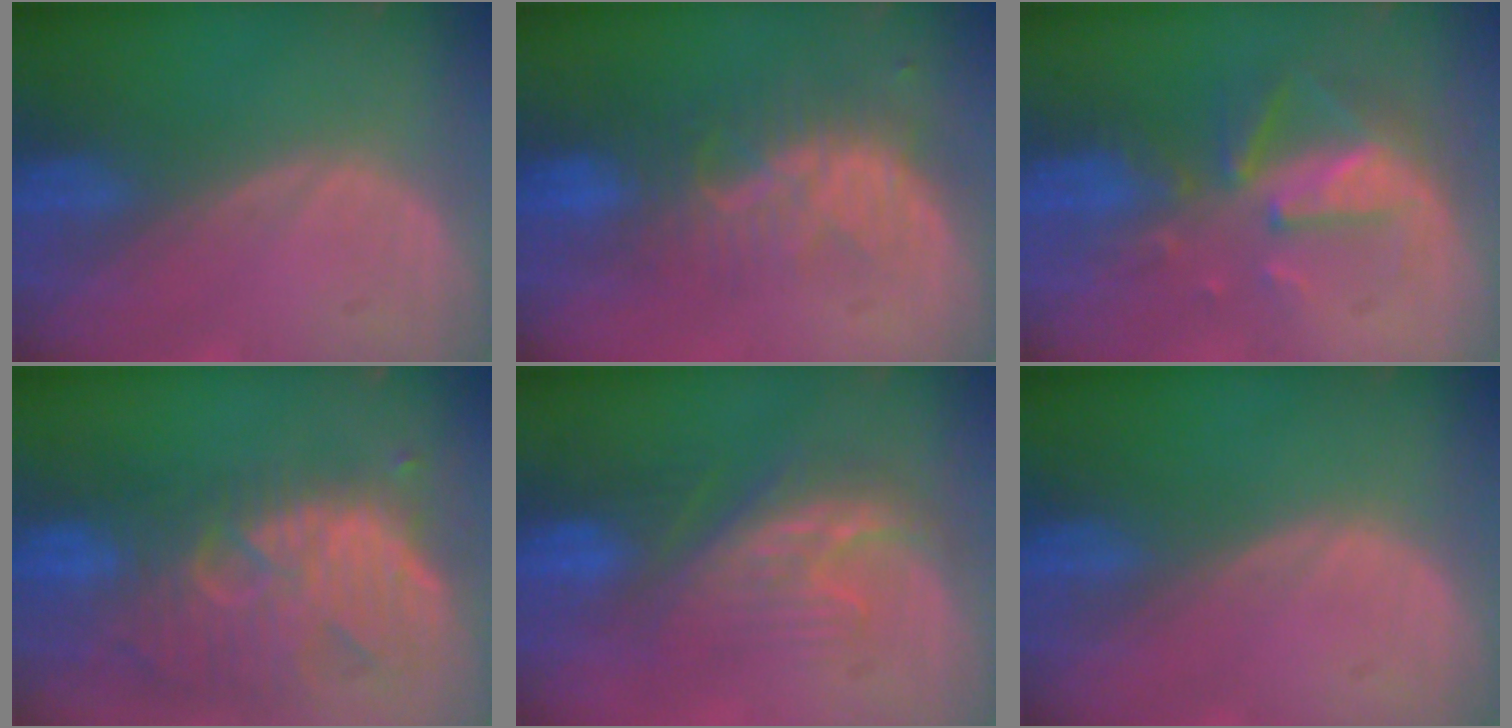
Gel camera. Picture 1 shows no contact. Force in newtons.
{"total": 8.1, "press": 7.2, "slide": 3.8}
{"total": 8.1, "press": 7.4, "slide": 3.2}
{"total": 13.2, "press": 11.4, "slide": 6.6}
{"total": 7.9, "press": 7.8, "slide": 1.3}
{"total": 0.0}